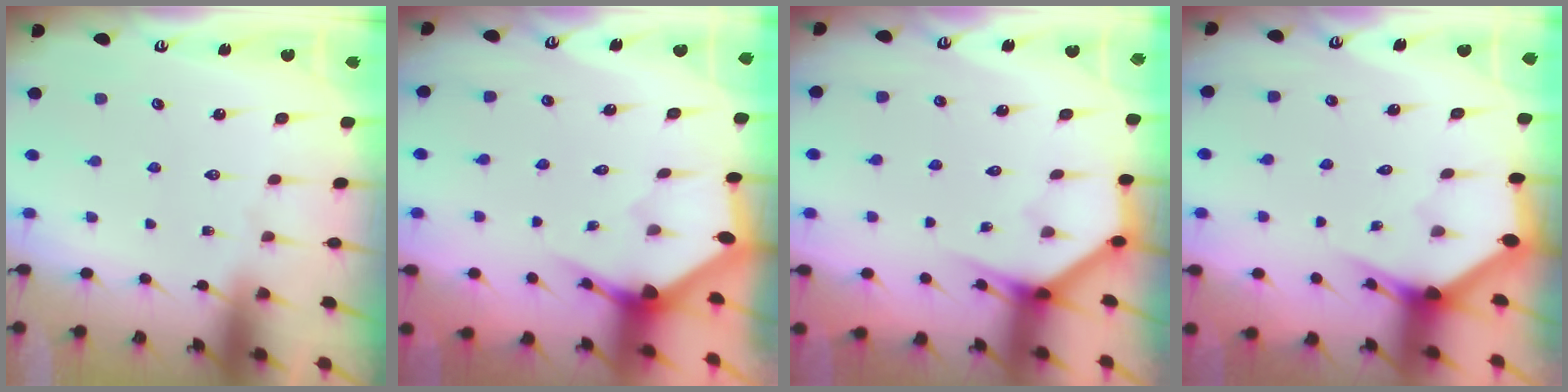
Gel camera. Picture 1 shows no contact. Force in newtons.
{"total": 2.9, "press": 2.9, "slide": 0.1}
{"total": 3.7, "press": 3.7, "slide": 0.3}
{"total": 2.7, "press": 2.7, "slide": 0.1}